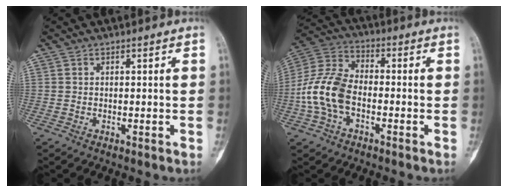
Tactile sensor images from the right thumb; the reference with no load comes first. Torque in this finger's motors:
{"motor_torque": [0.21, 0.21, 0.75, 0.20, 0.14]}